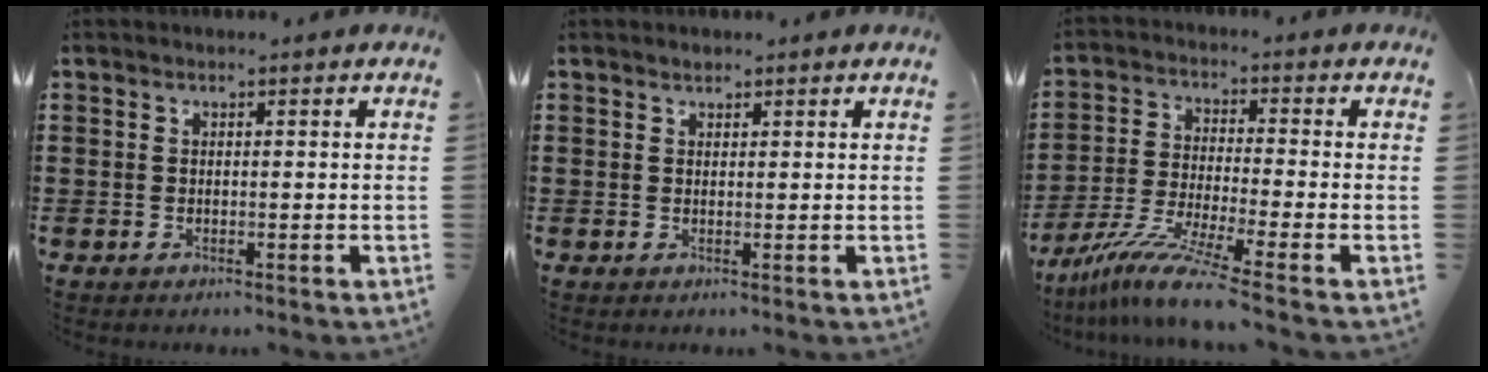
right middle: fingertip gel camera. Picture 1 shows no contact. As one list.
[{"total": 0.6, "force": [0.6, 0.3, -0.1], "torque": [0.001, -0.001, 0.011]}, {"total": 8.2, "force": [-6.5, -0.2, 5.0], "torque": [-0.103, -0.013, -0.129]}]